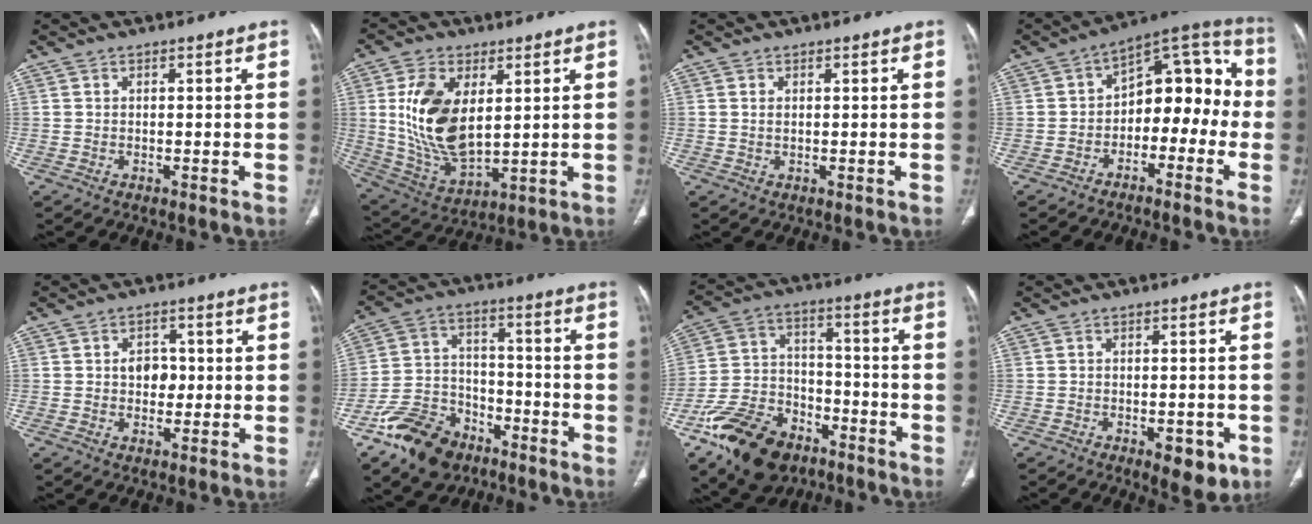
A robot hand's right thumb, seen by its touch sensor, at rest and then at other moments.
{"total": 16.2, "force": [3.4, 9.0, 13.0], "torque": [-0.242, -0.021, 0.080]}
{"total": 0.8, "force": [0.2, 0.4, 0.6], "torque": [-0.017, 0.001, 0.008]}
{"total": 14.5, "force": [-2.9, 9.2, 10.8], "torque": [-0.100, 0.070, -0.052]}
{"total": 4.8, "force": [0.1, 3.6, 3.1], "torque": [-0.020, 0.006, 0.001]}
{"total": 14.3, "force": [-9.2, 9.1, 6.2], "torque": [-0.084, 0.064, -0.163]}
{"total": 18.8, "force": [-11.2, 11.5, 9.7], "torque": [-0.160, 0.067, -0.194]}
{"total": 6.3, "force": [-2.7, 3.0, 4.8], "torque": [-0.043, 0.003, -0.027]}